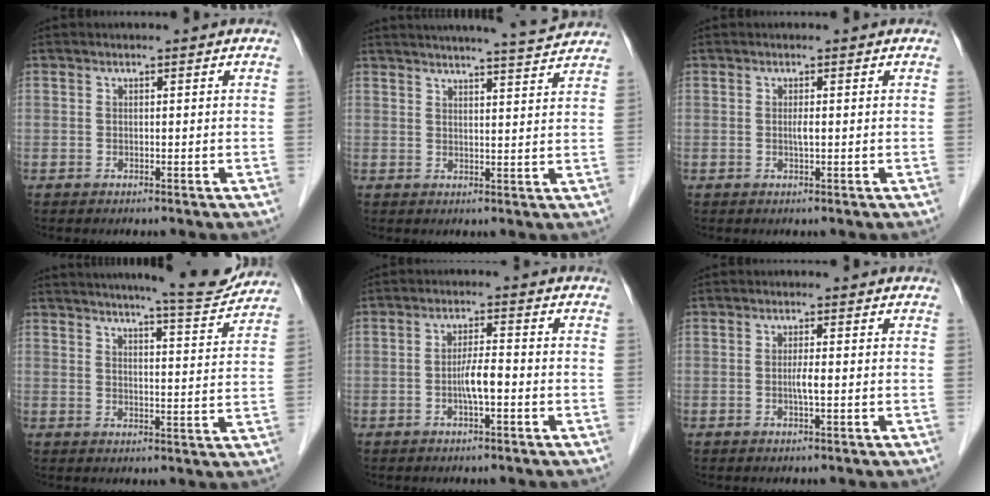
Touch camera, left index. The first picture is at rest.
{"total": 11.6, "force": [11.0, -0.5, 3.8], "torque": [-0.061, 0.001, 0.135]}
{"total": 0.8, "force": [0.0, 0.0, 0.8], "torque": [-0.018, -0.002, 0.000]}
{"total": 11.3, "force": [10.5, 0.1, 4.1], "torque": [-0.059, -0.009, 0.130]}
{"total": 3.6, "force": [-1.1, 0.5, 3.4], "torque": [-0.064, 0.003, -0.022]}
{"total": 1.7, "force": [-0.2, 0.0, 1.7], "torque": [-0.033, -0.001, -0.005]}